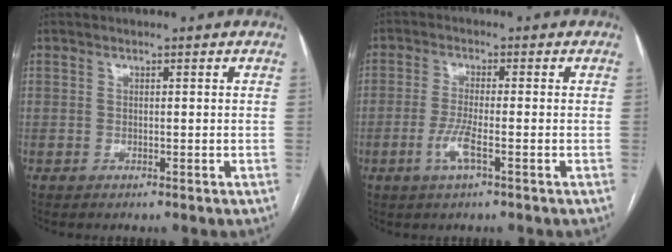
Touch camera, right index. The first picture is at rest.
{"total": 4.0, "force": [-1.6, 0.2, 3.7], "torque": [-0.077, -0.006, -0.035]}